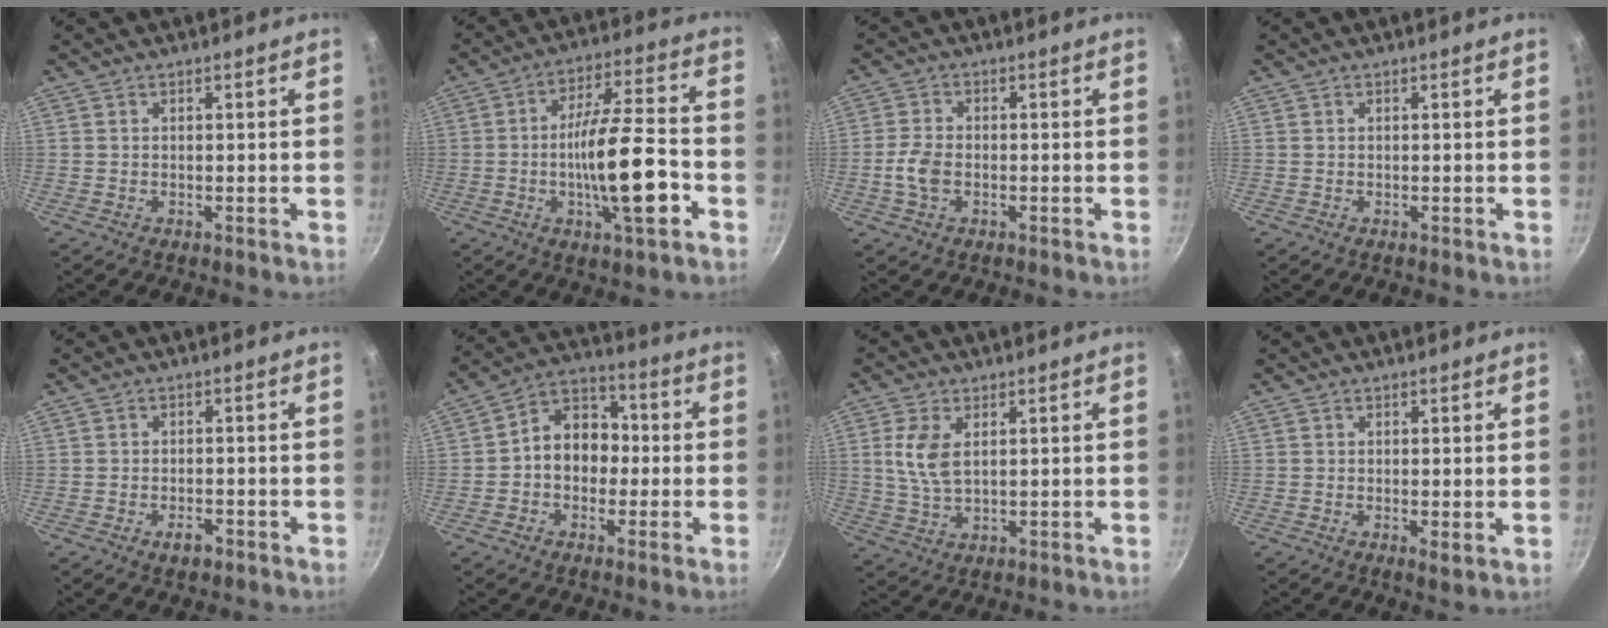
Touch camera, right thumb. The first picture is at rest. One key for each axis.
{"total": 15.5, "fx": -4.4, "fy": 3.9, "fz": 14.4, "tx": -0.228, "ty": 0.026, "tz": -0.075}
{"total": 4.8, "fx": -1.2, "fy": 3.0, "fz": 3.6, "tx": -0.078, "ty": 0.012, "tz": -0.029}
{"total": 0.0}
{"total": 2.7, "fx": -1.5, "fy": 1.5, "fz": 1.7, "tx": -0.022, "ty": 0.012, "tz": -0.024}
{"total": 10.2, "fx": -0.8, "fy": 8.1, "fz": 6.2, "tx": -0.048, "ty": 0.036, "tz": -0.032}
{"total": 6.8, "fx": 1.7, "fy": 3.7, "fz": 5.4, "tx": -0.111, "ty": -0.007, "tz": 0.036}
{"total": 1.6, "fx": 0.2, "fy": 0.6, "fz": 1.5, "tx": -0.024, "ty": -0.010, "tz": 0.000}